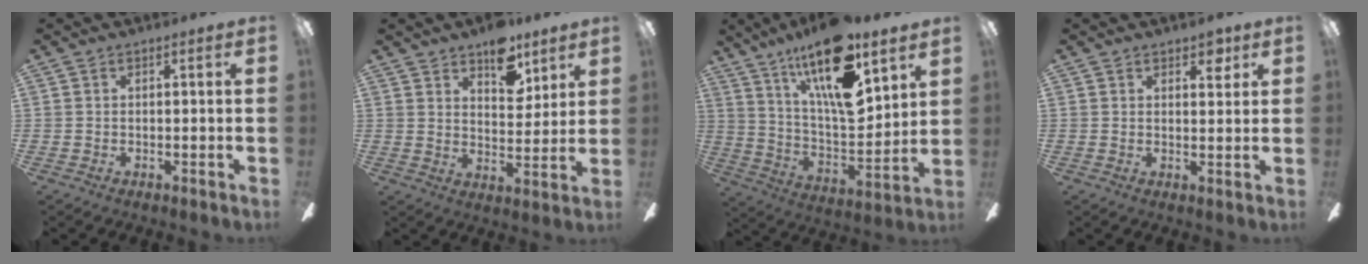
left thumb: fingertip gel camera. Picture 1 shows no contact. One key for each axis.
{"total": 10.6, "fx": 7.2, "fy": 5.5, "fz": 5.5, "tx": -0.062, "ty": -0.033, "tz": 0.125}
{"total": 22.8, "fx": 14.6, "fy": 7.3, "fz": 15.9, "tx": -0.285, "ty": -0.088, "tz": 0.240}
{"total": 3.9, "fx": 2.6, "fy": 1.8, "fz": 2.3, "tx": -0.016, "ty": -0.008, "tz": 0.040}